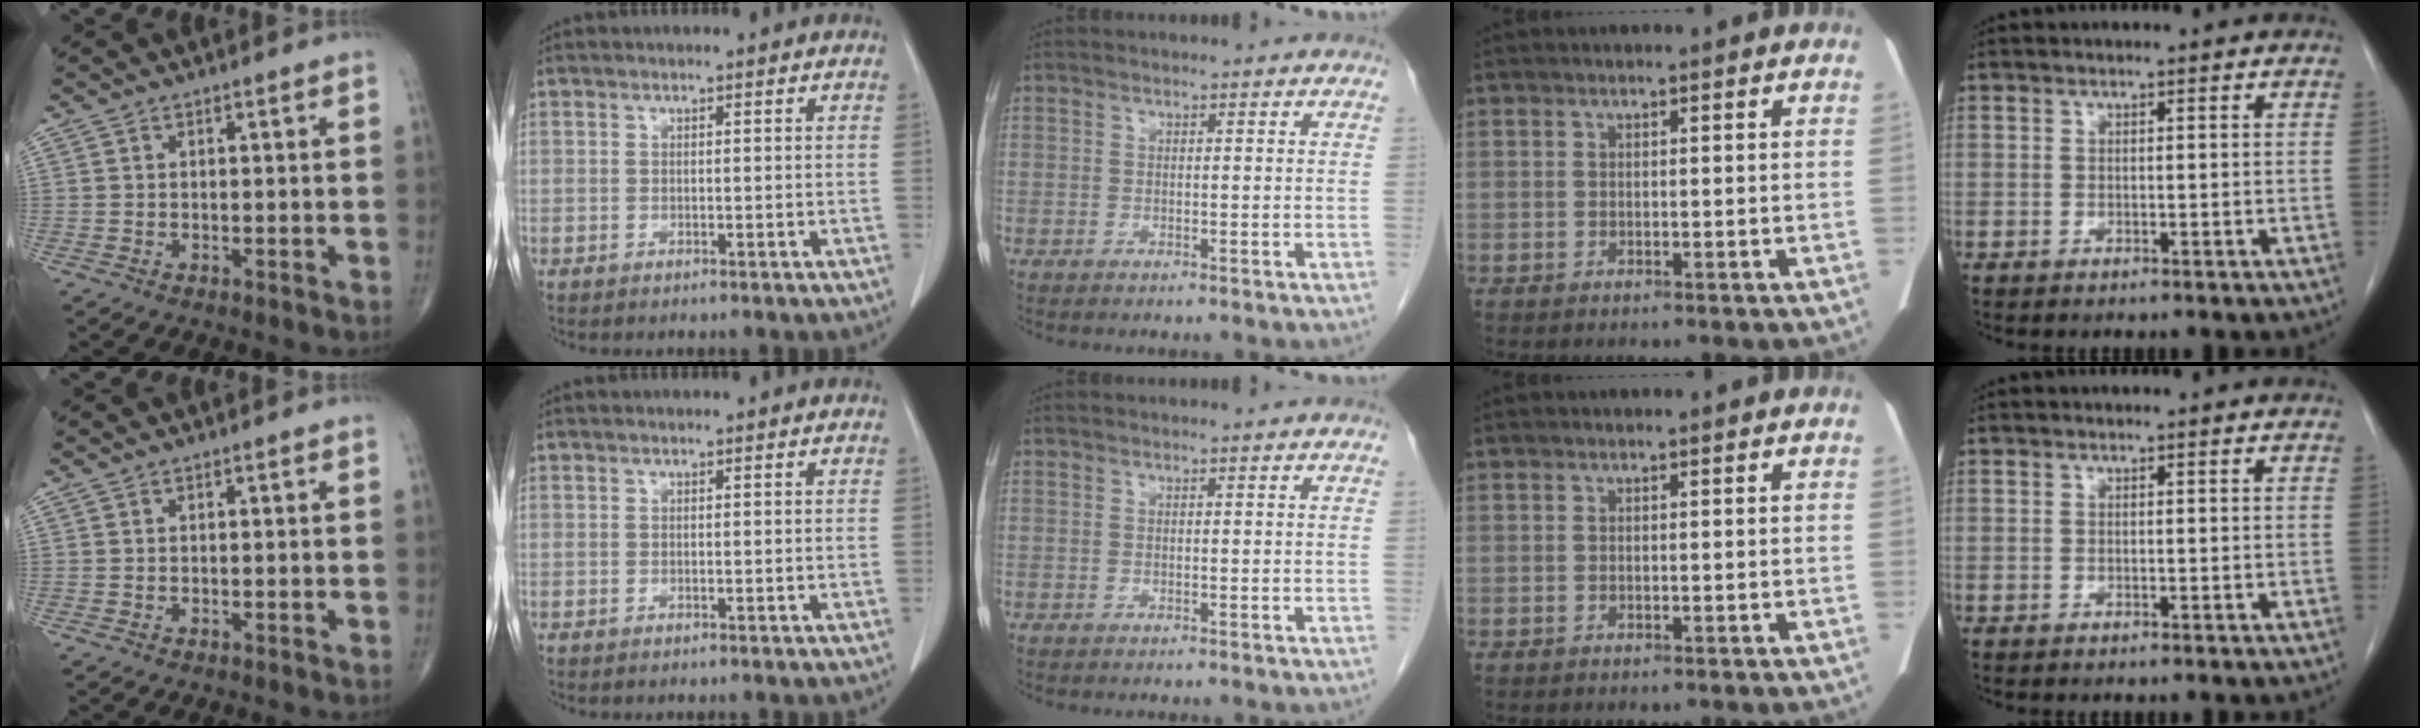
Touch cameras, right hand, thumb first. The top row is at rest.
{}